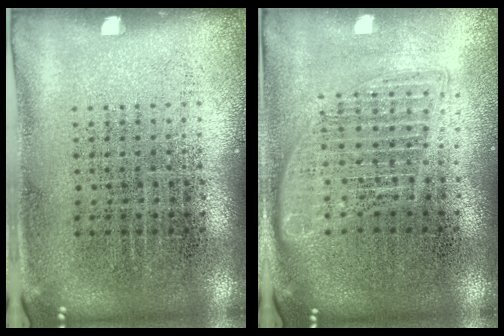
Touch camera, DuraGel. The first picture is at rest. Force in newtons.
{"total": 1.7, "press": 1.5, "slide": 0.8}